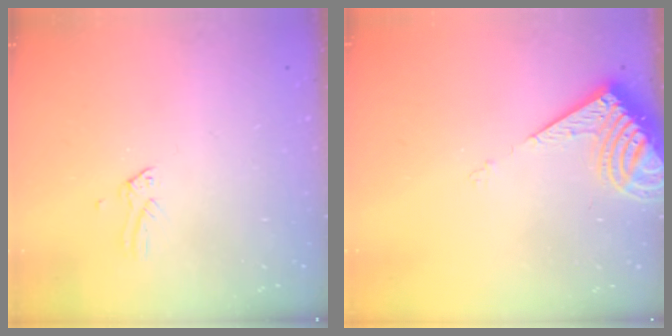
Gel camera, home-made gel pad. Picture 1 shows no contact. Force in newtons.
{"total": 7.8, "press": 7.7, "slide": 0.9}